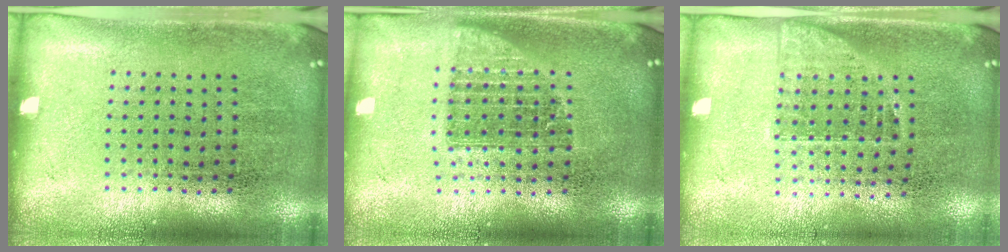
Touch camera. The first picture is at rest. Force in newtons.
{"total": 1.3, "press": 1.1, "slide": 0.7}
{"total": 1.1, "press": 0.9, "slide": 0.7}